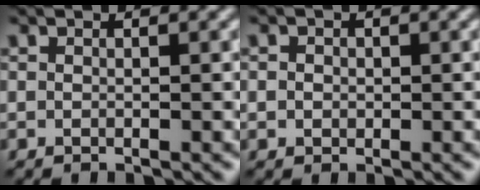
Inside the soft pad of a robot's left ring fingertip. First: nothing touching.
{"total": 1.3, "force": [0.3, 1.1, 0.5], "torque": [-0.003, 0.005, -0.002]}